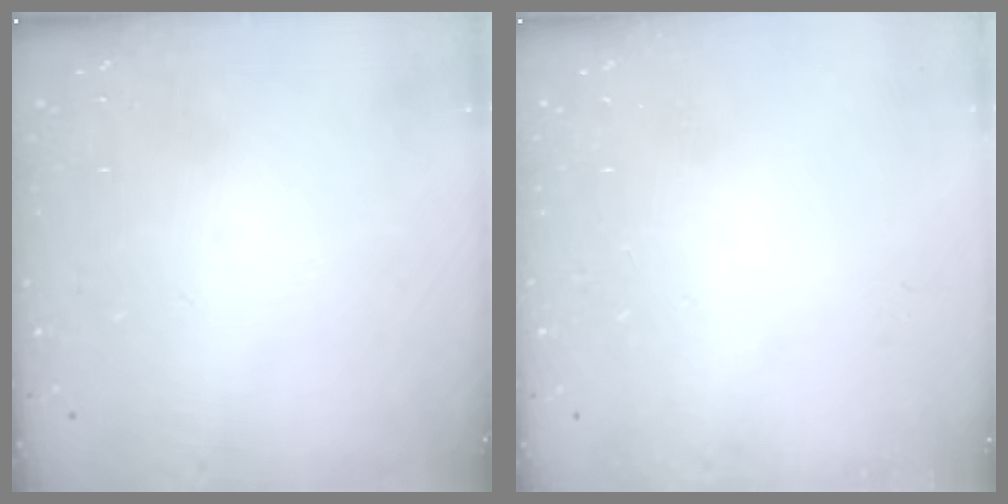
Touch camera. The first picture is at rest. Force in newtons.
{"total": 0.0}